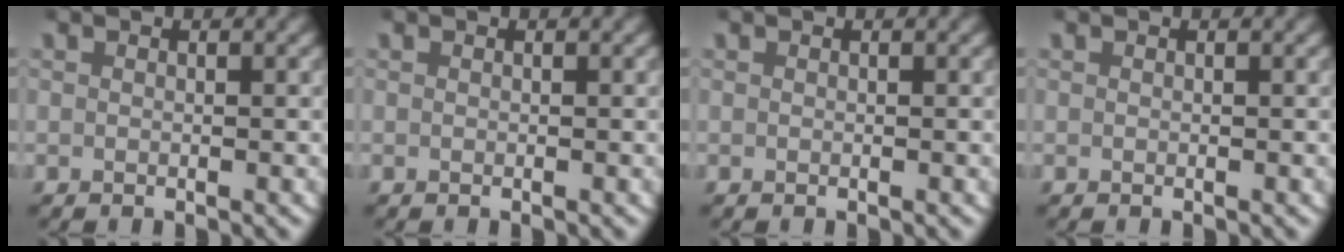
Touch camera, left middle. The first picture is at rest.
{"total": 0.0}
{"total": 0.0}
{"total": 0.0}